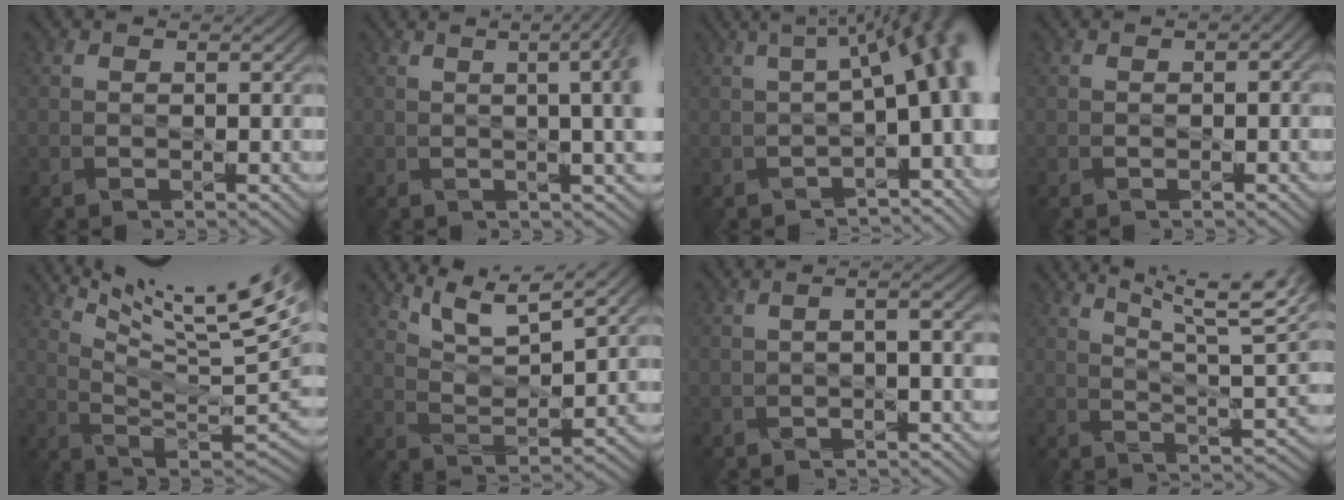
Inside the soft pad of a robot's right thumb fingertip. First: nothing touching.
{"total": 7.8, "force": [1.2, 2.3, 7.3], "torque": [-0.065, 0.028, 0.003]}
{"total": 11.7, "force": [-0.7, 4.3, 10.8], "torque": [-0.135, 0.011, -0.002]}
{"total": 1.2, "force": [-0.1, 0.9, 0.9], "torque": [-0.014, -0.005, -0.001]}
{"total": 16.7, "force": [11.0, 3.0, 12.2], "torque": [-0.203, -0.009, 0.180]}
{"total": 8.5, "force": [6.5, 1.6, 5.2], "torque": [-0.110, 0.000, 0.121]}
{"total": 2.4, "force": [-0.7, 0.5, 2.3], "torque": [-0.038, 0.001, -0.014]}
{"total": 13.5, "force": [9.6, 2.6, 9.2], "torque": [-0.127, 0.005, 0.129]}